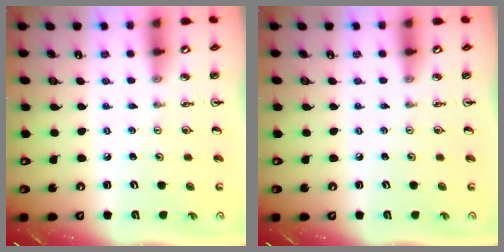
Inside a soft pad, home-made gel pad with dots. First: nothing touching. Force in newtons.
{"total": 0.0}